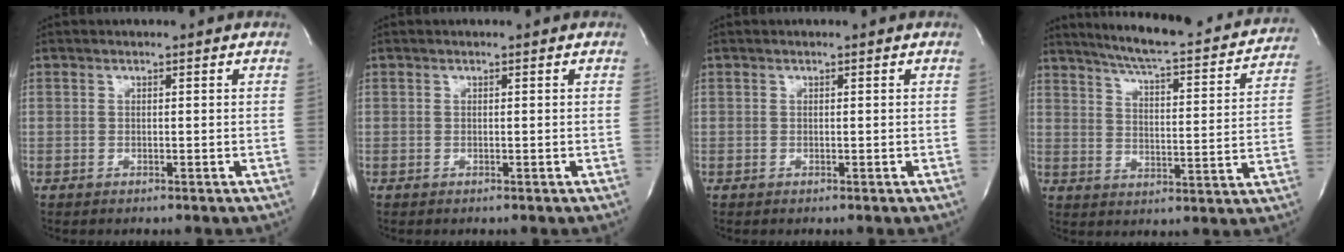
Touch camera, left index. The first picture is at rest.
{"total": 0.0}
{"total": 0.0}
{"total": 22.7, "force": [20.5, 2.9, 9.3], "torque": [-0.141, -0.031, 0.260]}